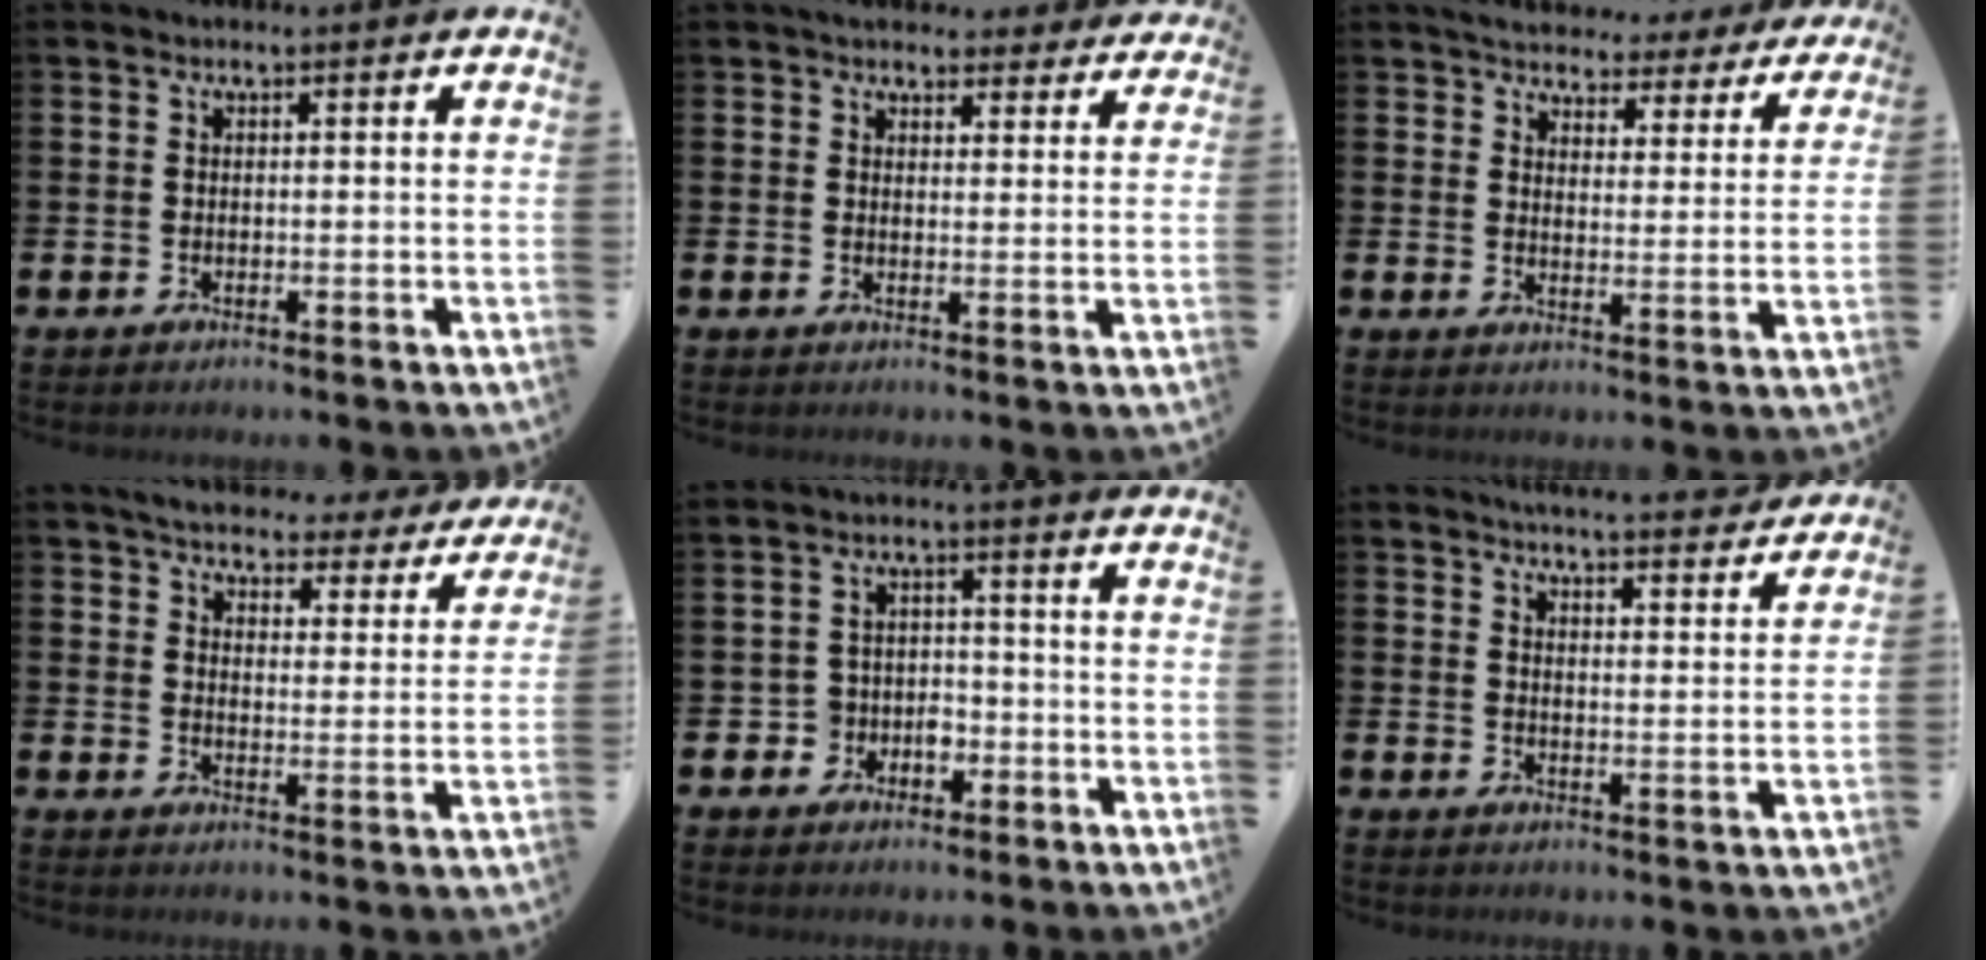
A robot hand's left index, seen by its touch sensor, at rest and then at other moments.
{"total": 4.3, "force": [4.0, 1.6, 0.3], "torque": [-0.009, -0.023, 0.070]}
{"total": 4.2, "force": [4.0, 1.1, 0.4], "torque": [-0.026, -0.032, 0.065]}
{"total": 4.5, "force": [4.4, 1.0, 0.7], "torque": [-0.032, -0.031, 0.070]}
{"total": 3.7, "force": [-1.5, 3.3, 0.5], "torque": [-0.022, 0.005, -0.035]}
{"total": 5.1, "force": [5.0, 0.1, 0.5], "torque": [-0.016, -0.039, 0.087]}